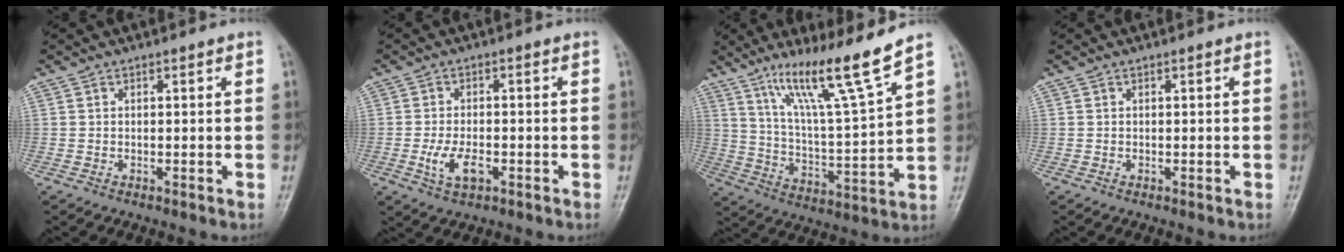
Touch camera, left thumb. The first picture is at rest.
{"total": 5.3, "force": [-1.8, 2.7, 4.2], "torque": [-0.084, 0.005, -0.030]}
{"total": 14.6, "force": [10.1, -0.3, 10.4], "torque": [-0.176, -0.064, 0.182]}
{"total": 0.0}